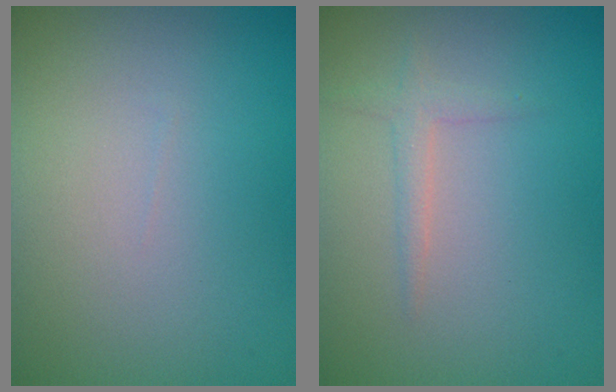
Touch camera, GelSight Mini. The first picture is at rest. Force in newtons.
{"total": 1.3, "press": 1.3, "slide": 0.1}